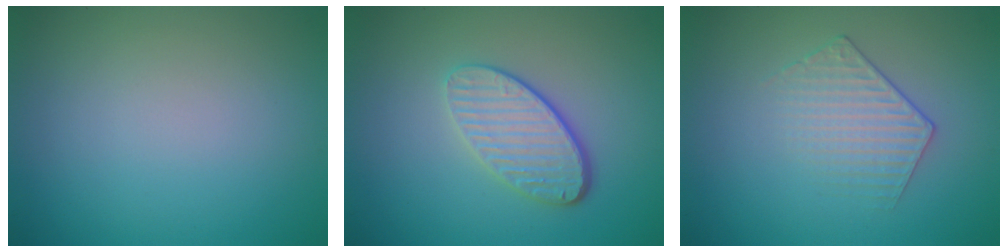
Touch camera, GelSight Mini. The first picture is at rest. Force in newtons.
{"total": 4.2, "press": 3.2, "slide": 2.8}
{"total": 1.9, "press": 1.4, "slide": 1.3}